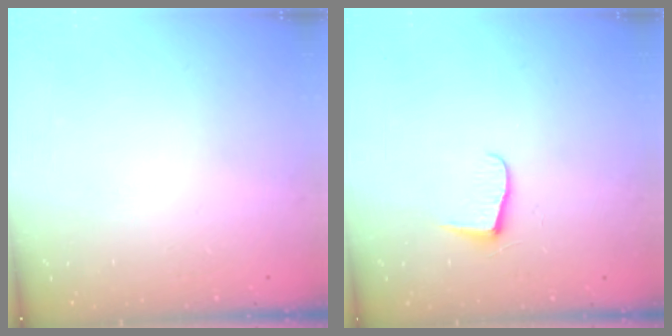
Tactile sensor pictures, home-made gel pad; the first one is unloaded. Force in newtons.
{"total": 5.9, "press": 5.9, "slide": 0.6}